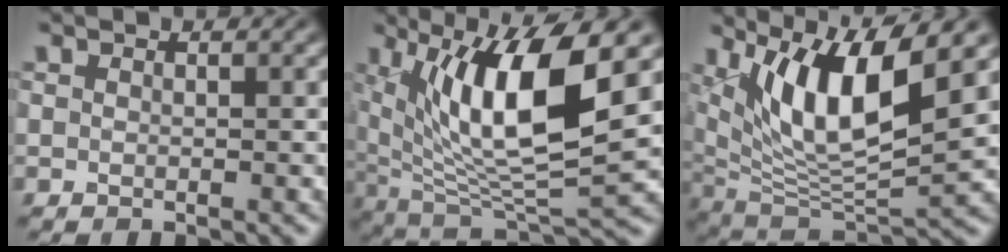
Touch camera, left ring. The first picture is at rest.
{"total": 11.6, "force": [4.0, 3.2, 10.4], "torque": [-0.181, -0.005, 0.080]}
{"total": 9.9, "force": [4.2, 3.0, 8.5], "torque": [-0.149, -0.012, 0.081]}